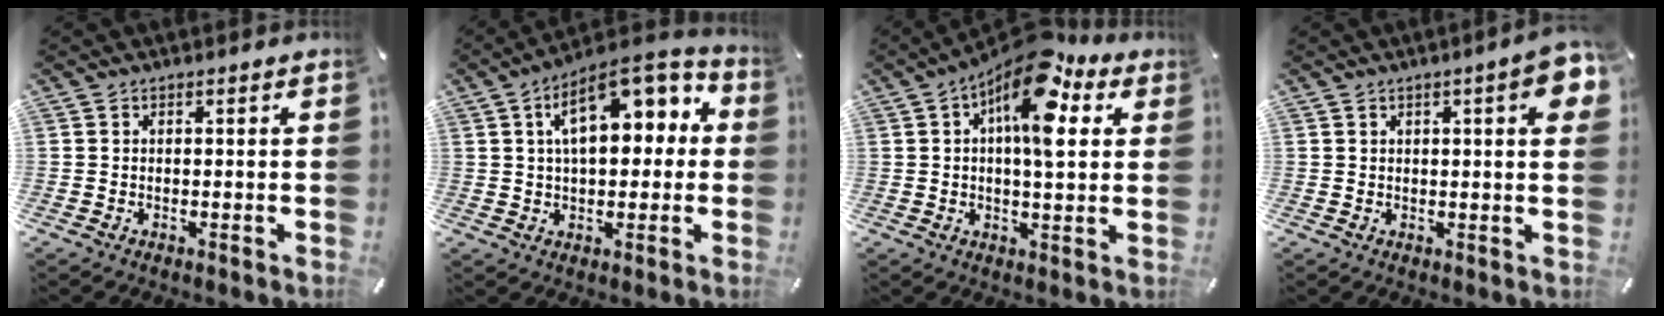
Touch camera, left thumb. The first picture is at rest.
{"total": 14.8, "force": [5.0, 8.1, 11.4], "torque": [-0.165, -0.012, 0.083]}
{"total": 14.1, "force": [6.0, 5.5, 11.5], "torque": [-0.182, -0.034, 0.096]}
{"total": 6.5, "force": [2.3, 1.5, 5.8], "torque": [-0.086, 0.001, 0.036]}